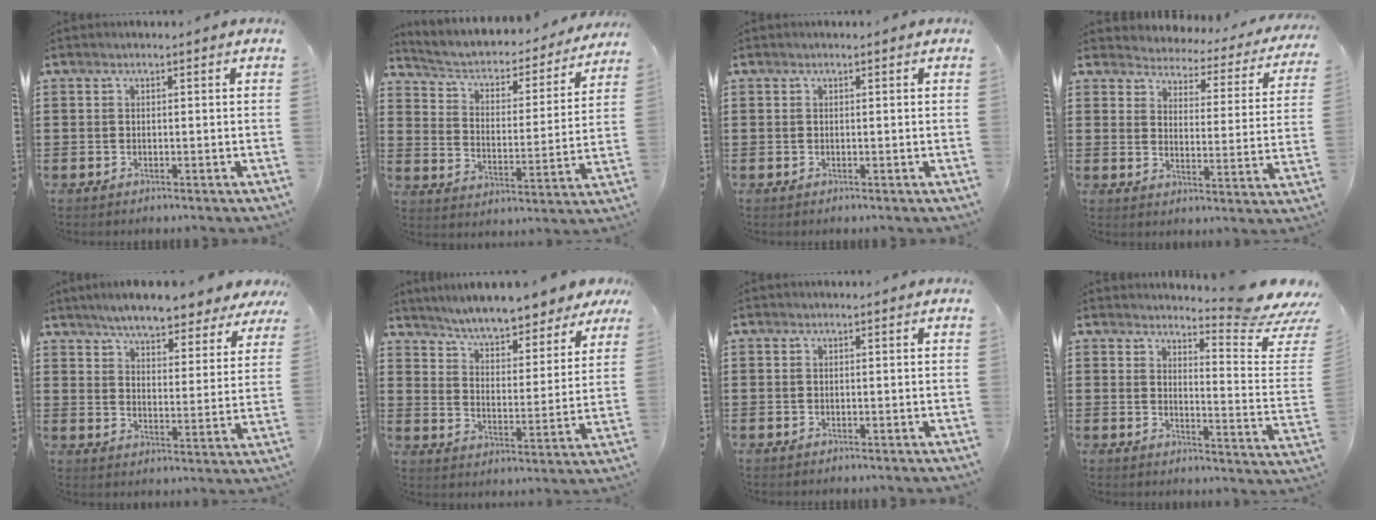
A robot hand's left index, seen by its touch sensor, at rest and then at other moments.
{"total": 3.0, "force": [2.4, 1.3, 1.3], "torque": [-0.043, -0.023, 0.030]}
{"total": 0.0}
{"total": 2.7, "force": [2.7, 0.2, -0.2], "torque": [-0.020, -0.033, 0.039]}
{"total": 6.2, "force": [6.0, 0.5, 1.5], "torque": [-0.051, -0.036, 0.102]}
{"total": 6.1, "force": [5.9, 0.1, 1.5], "torque": [-0.056, -0.039, 0.100]}
{"total": 0.0}
{"total": 6.9, "force": [6.1, -0.4, 3.1], "torque": [-0.054, -0.058, 0.100]}